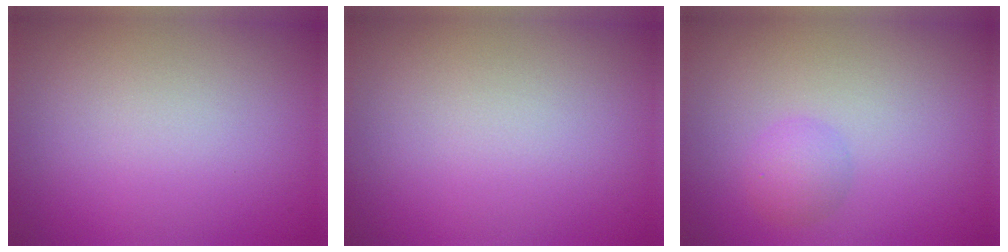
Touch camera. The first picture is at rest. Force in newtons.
{"total": 0.0}
{"total": 1.8, "press": 1.7, "slide": 0.2}